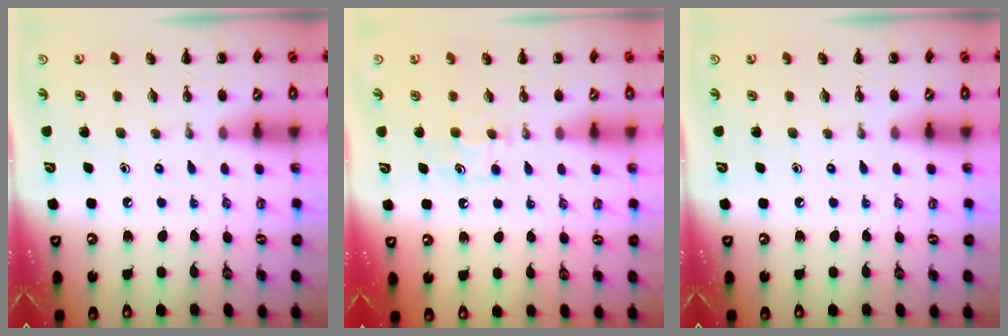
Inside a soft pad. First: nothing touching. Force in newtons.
{"total": 4.6, "press": 4.4, "slide": 1.4}
{"total": 0.0}